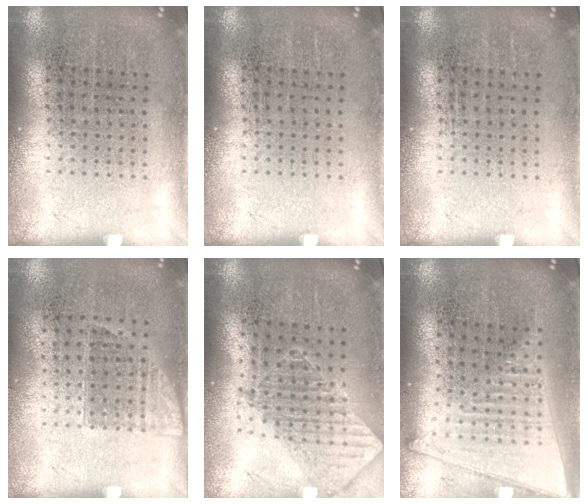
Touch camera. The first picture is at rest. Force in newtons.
{"total": 0.0}
{"total": 0.0}
{"total": 1.0, "press": 0.8, "slide": 0.5}
{"total": 1.2, "press": 1.1, "slide": 0.6}
{"total": 1.8, "press": 1.6, "slide": 0.9}